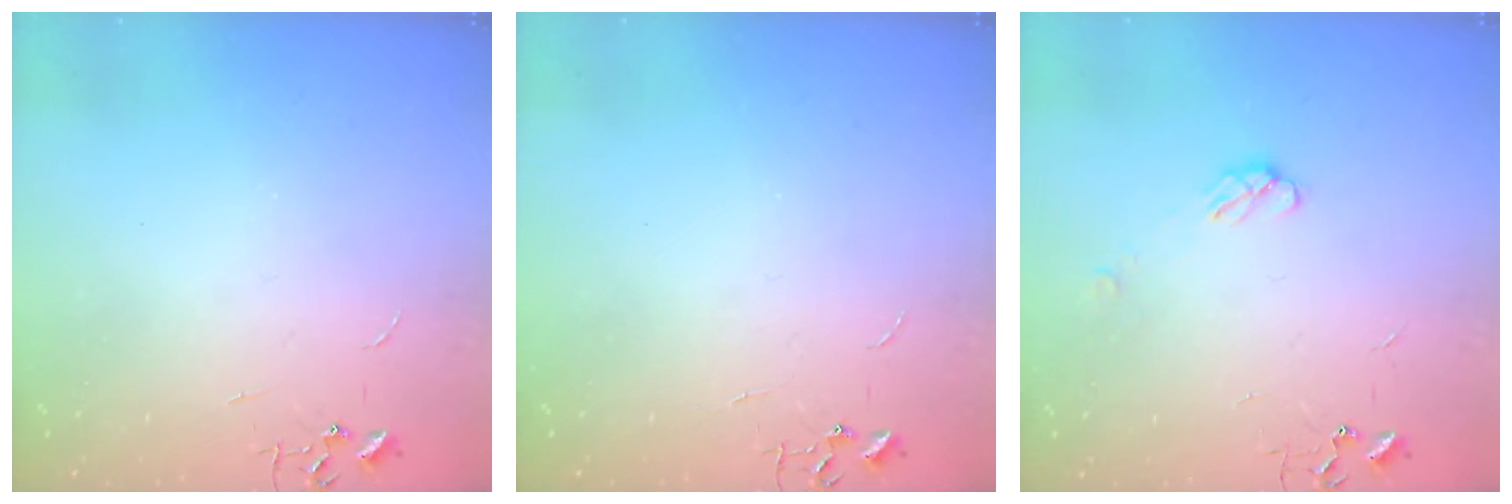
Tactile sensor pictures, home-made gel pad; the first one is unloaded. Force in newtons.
{"total": 0.0}
{"total": 5.4, "press": 5.3, "slide": 0.8}